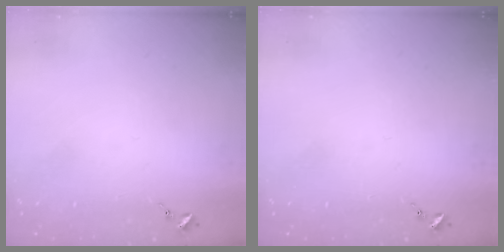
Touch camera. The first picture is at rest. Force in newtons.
{"total": 0.0}